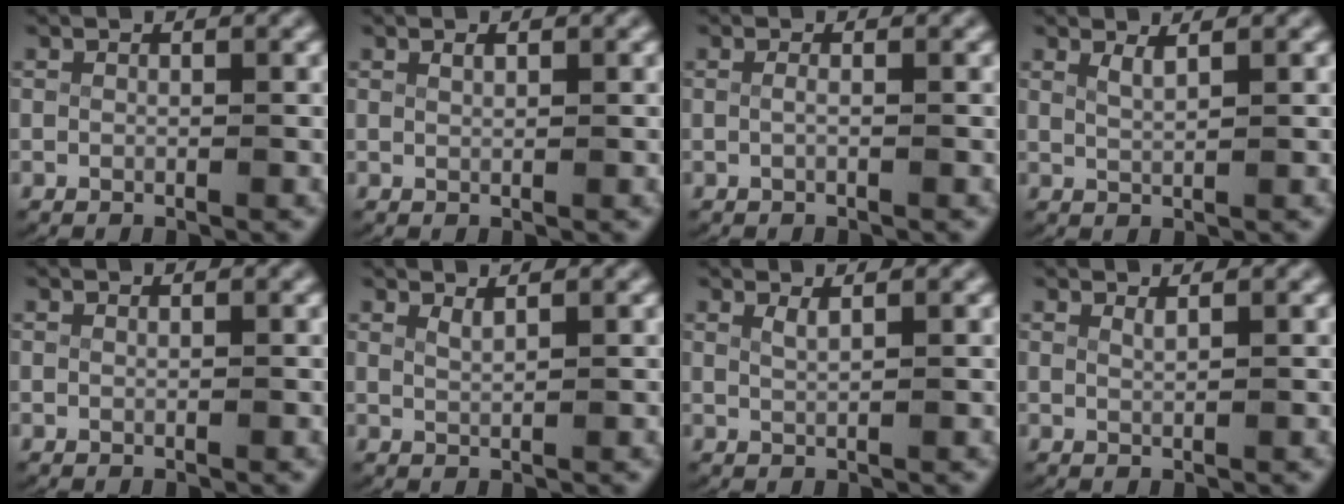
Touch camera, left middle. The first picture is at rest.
{"total": 0.5, "force": [0.4, -0.2, 0.3], "torque": [-0.009, -0.003, 0.012]}
{"total": 0.7, "force": [-0.4, -0.2, 0.5], "torque": [-0.020, -0.010, -0.002]}
{"total": 1.2, "force": [1.0, -0.1, 0.7], "torque": [-0.021, -0.008, 0.025]}
{"total": 0.0}
{"total": 1.1, "force": [1.0, -0.3, 0.4], "torque": [-0.013, -0.008, 0.025]}
{"total": 0.9, "force": [0.7, -0.3, 0.5], "torque": [-0.017, -0.007, 0.019]}
{"total": 0.8, "force": [0.7, -0.4, 0.2], "torque": [-0.009, -0.008, 0.018]}